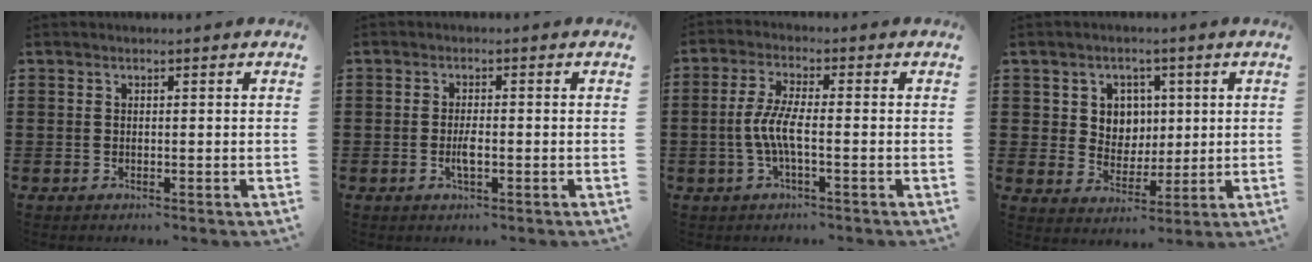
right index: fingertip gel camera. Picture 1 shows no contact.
{"total": 2.5, "force": [-0.7, 0.6, 2.4], "torque": [-0.048, -0.003, -0.014]}
{"total": 5.1, "force": [-1.3, 0.9, 4.9], "torque": [-0.122, -0.011, -0.037]}
{"total": 5.0, "force": [1.8, 4.6, 1.2], "torque": [-0.040, 0.010, 0.029]}